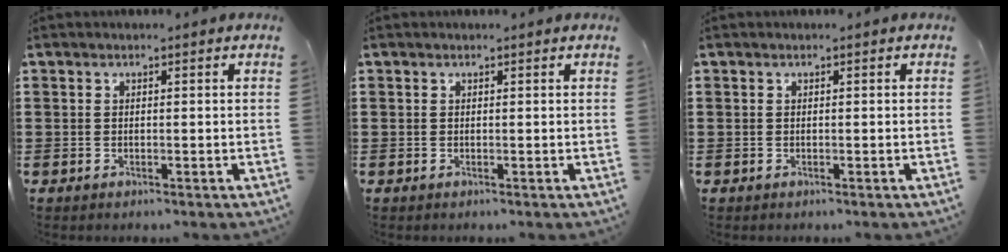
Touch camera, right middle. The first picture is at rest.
{"total": 0.0}
{"total": 0.0}